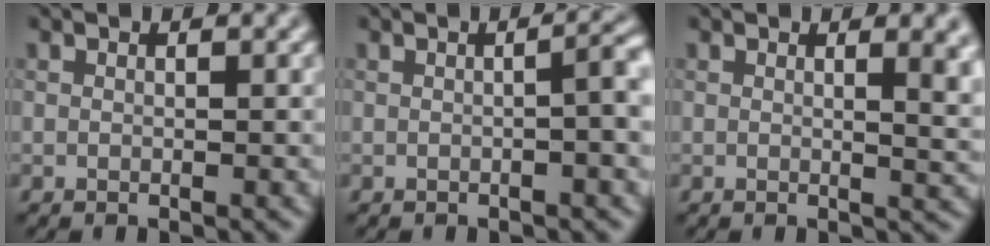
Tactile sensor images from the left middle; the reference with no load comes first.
{"total": 3.5, "force": [-0.1, 1.0, 3.4], "torque": [-0.037, 0.014, -0.005]}
{"total": 4.3, "force": [1.4, 1.7, 3.6], "torque": [-0.024, 0.001, 0.019]}